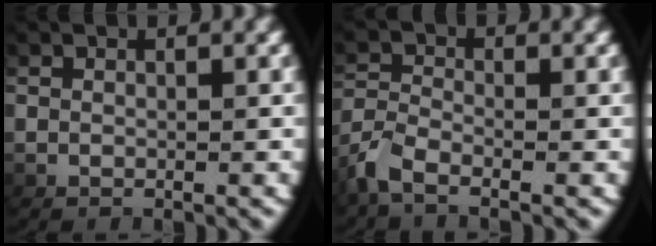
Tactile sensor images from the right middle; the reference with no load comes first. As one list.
[{"total": 2.3, "force": [-1.7, 0.8, 1.3], "torque": [-0.041, -0.005, -0.031]}]